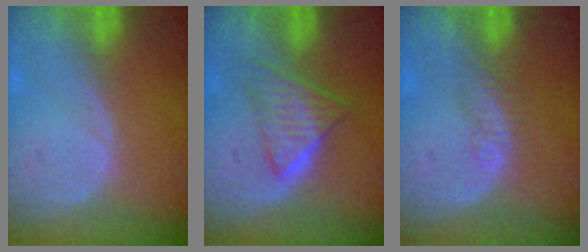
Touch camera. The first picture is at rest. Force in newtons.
{"total": 6.3, "press": 5.4, "slide": 3.2}
{"total": 1.8, "press": 1.6, "slide": 0.8}